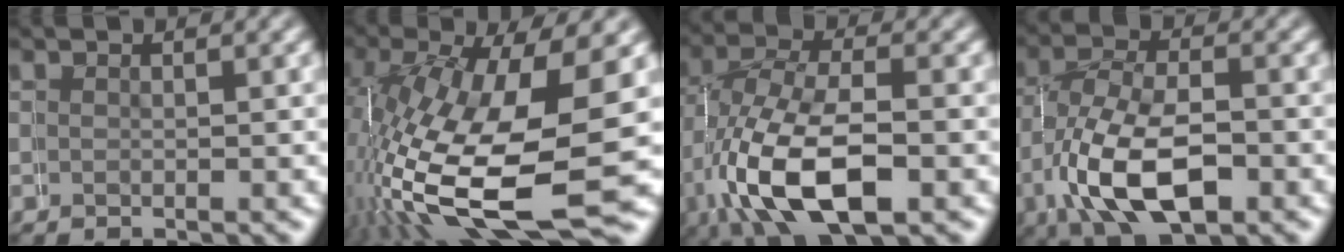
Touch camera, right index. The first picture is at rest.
{"total": 13.0, "force": [-2.8, 6.3, 11.0], "torque": [-0.226, -0.054, -0.010]}
{"total": 8.8, "force": [-2.1, 5.4, 6.6], "torque": [-0.154, -0.036, -0.013]}
{"total": 7.8, "force": [-2.2, 5.1, 5.6], "torque": [-0.131, -0.039, -0.013]}